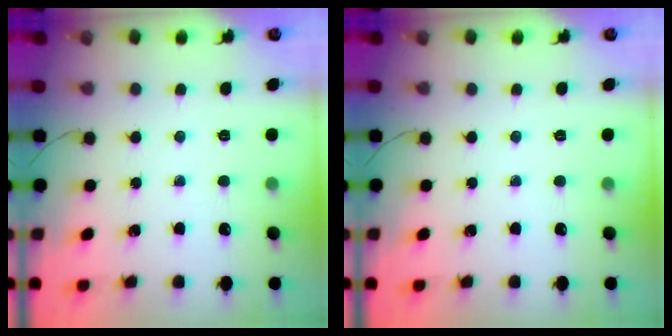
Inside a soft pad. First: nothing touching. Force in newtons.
{"total": 0.0}